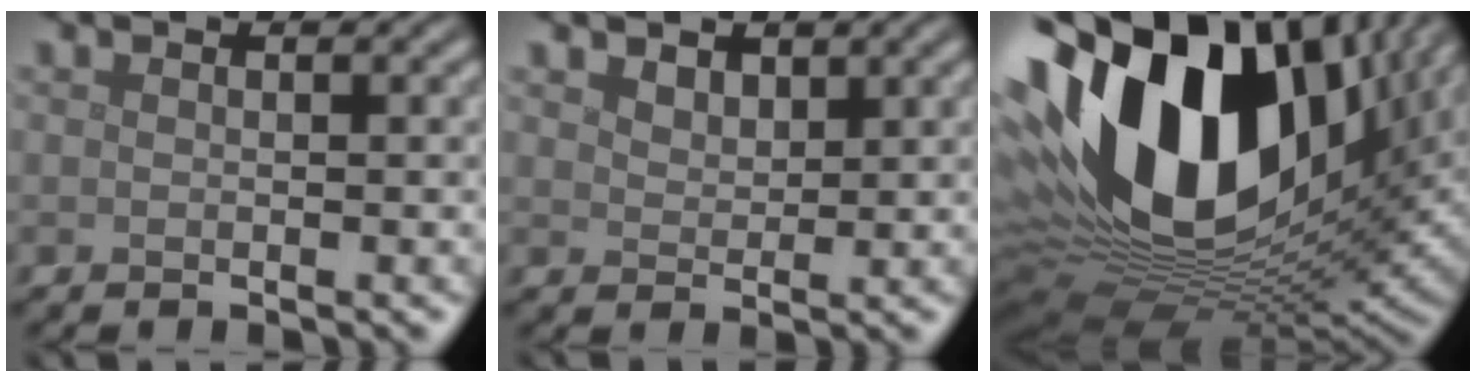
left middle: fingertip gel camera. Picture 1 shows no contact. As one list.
[{"total": 1.8, "force": [1.4, 0.9, 0.5], "torque": [-0.014, -0.007, 0.031]}, {"total": 20.7, "force": [5.3, 12.1, 15.9], "torque": [-0.336, -0.007, 0.092]}]